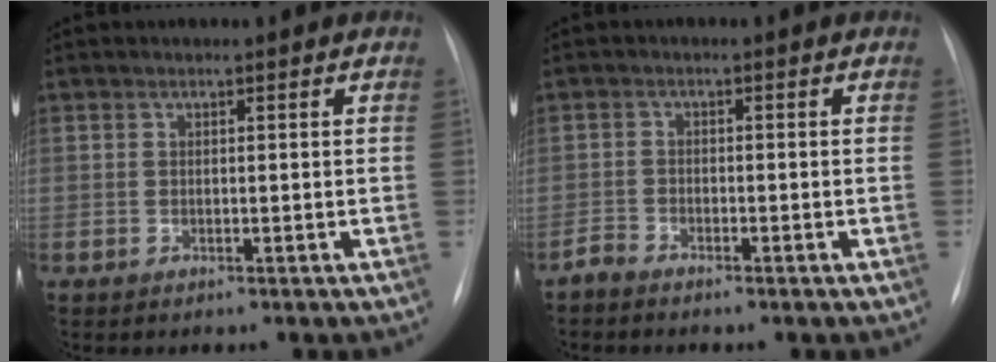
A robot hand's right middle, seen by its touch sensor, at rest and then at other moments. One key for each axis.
{"total": 1.6, "fx": -1.6, "fy": 0.2, "fz": 0.3, "tx": -0.006, "ty": -0.001, "tz": -0.030}